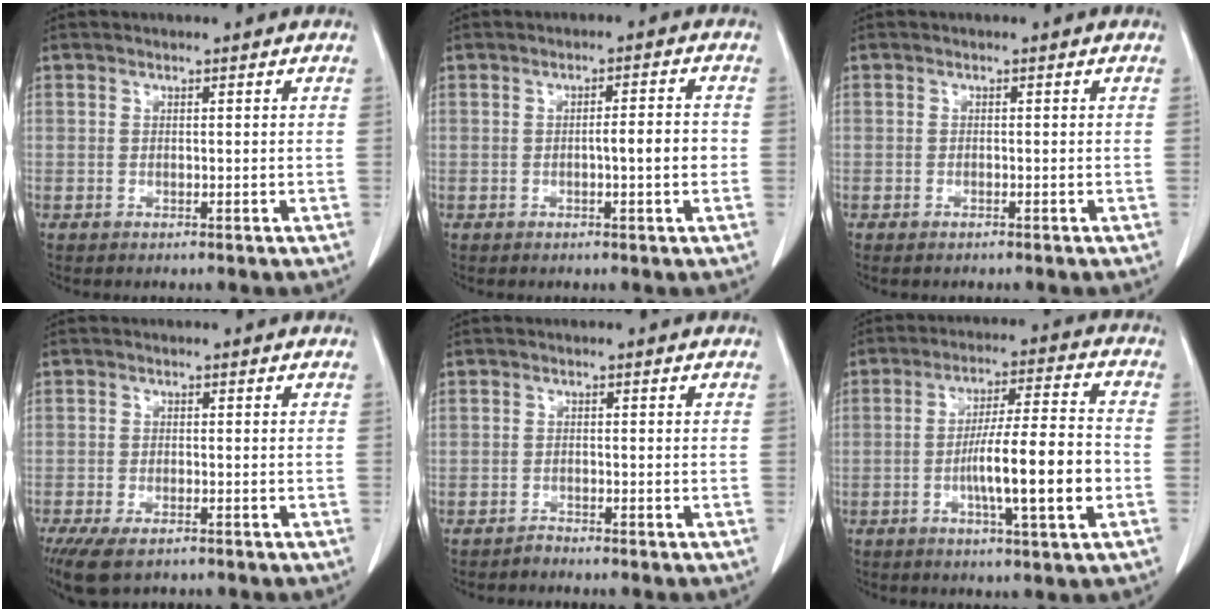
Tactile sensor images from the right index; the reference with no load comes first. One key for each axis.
{"total": 3.7, "fx": -0.7, "fy": 0.3, "fz": 3.6, "tx": -0.054, "ty": 0.001, "tz": -0.011}
{"total": 0.7, "fx": -0.6, "fy": 0.2, "fz": 0.4, "tx": -0.012, "ty": -0.002, "tz": -0.008}
{"total": 6.6, "fx": -4.7, "fy": 2.5, "fz": 3.9, "tx": -0.069, "ty": -0.013, "tz": -0.076}
{"total": 0.9, "fx": -0.9, "fy": 0.1, "fz": -0.1, "tx": 0.006, "ty": -0.002, "tz": -0.017}
{"total": 12.2, "fx": -3.0, "fy": 0.6, "fz": 11.8, "tx": -0.194, "ty": 0.004, "tz": -0.051}